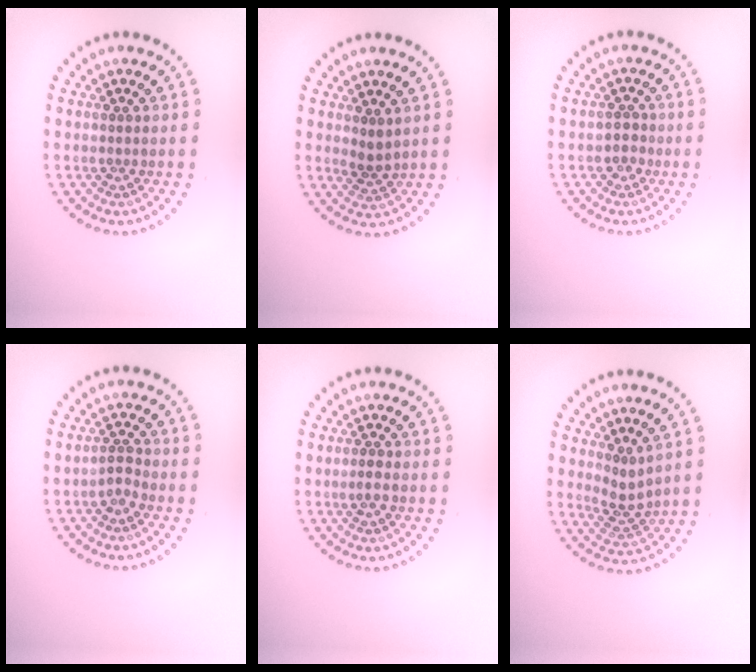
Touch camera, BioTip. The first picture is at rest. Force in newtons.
{"total": 1.6, "press": 1.4, "slide": 0.9}
{"total": 1.5, "press": 1.4, "slide": 0.7}
{"total": 1.1, "press": 0.8, "slide": 0.8}
{"total": 1.0, "press": 0.9, "slide": 0.3}
{"total": 2.2, "press": 1.6, "slide": 1.5}